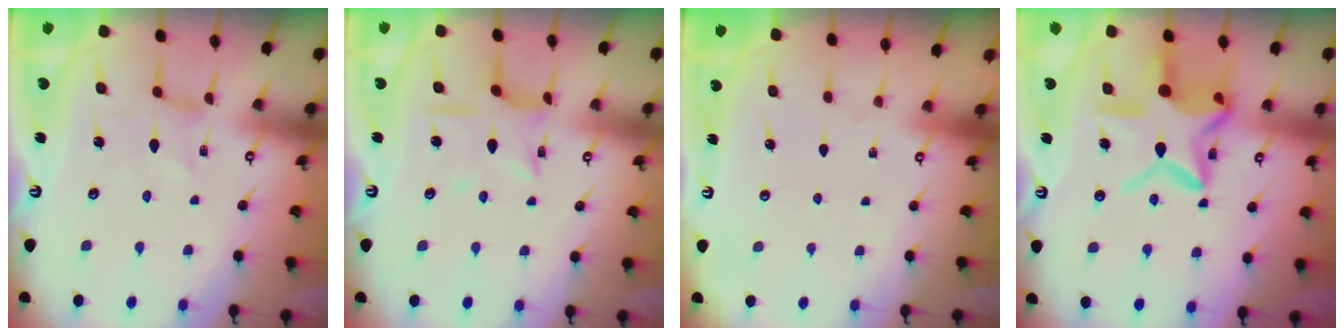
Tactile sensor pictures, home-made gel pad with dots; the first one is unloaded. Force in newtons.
{"total": 7.5, "press": 7.5, "slide": 0.7}
{"total": 0.0}
{"total": 16.7, "press": 16.7, "slide": 1.3}